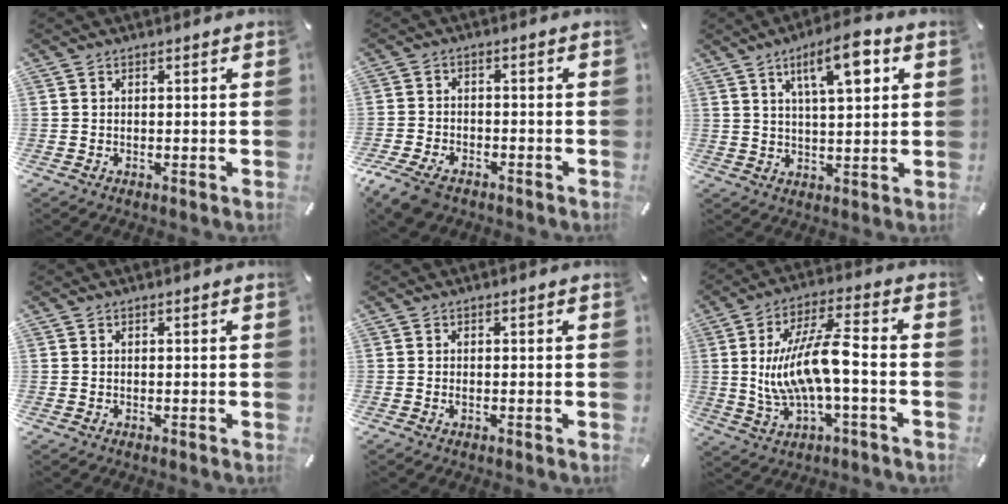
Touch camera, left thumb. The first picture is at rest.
{"total": 6.6, "force": [-4.5, 3.7, 3.1], "torque": [-0.076, 0.015, -0.087]}
{"total": 11.1, "force": [4.8, 3.8, 9.2], "torque": [-0.145, -0.005, 0.076]}
{"total": 0.0}
{"total": 1.0, "force": [-0.3, 0.4, 0.9], "torque": [-0.016, -0.003, -0.005]}
{"total": 15.4, "force": [-1.4, 4.7, 14.6], "torque": [-0.302, -0.002, -0.033]}